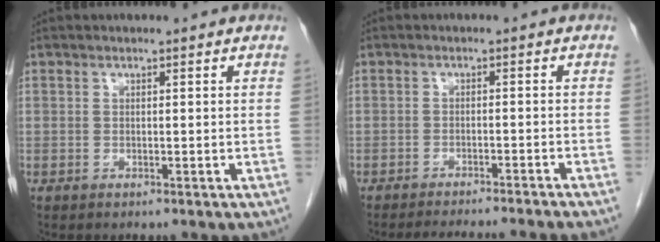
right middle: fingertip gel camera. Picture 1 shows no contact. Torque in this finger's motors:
{"motor_torque": [1.08, -1.07, 0.17, 0.05]}